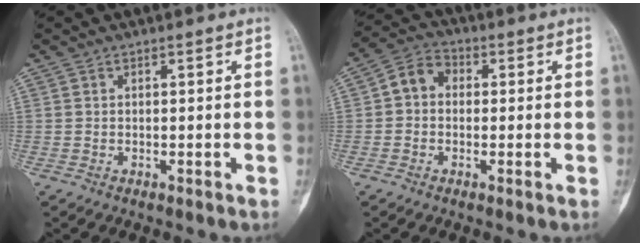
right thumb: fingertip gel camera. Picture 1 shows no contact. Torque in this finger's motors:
{"motor_torque": [0.01, 0.01, 0.10, -0.03, 0.00]}